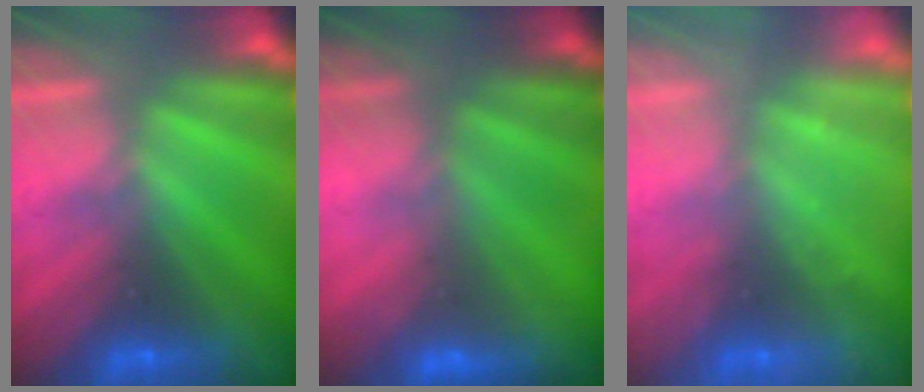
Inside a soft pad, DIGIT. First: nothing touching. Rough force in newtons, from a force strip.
{"total": 4.6}
{"total": 2.4}